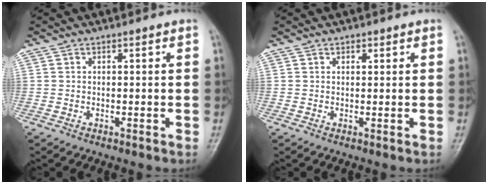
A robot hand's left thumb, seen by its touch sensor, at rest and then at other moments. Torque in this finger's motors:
{"motor_torque": [0.21, 0.39, -0.38, -0.23, -0.09]}